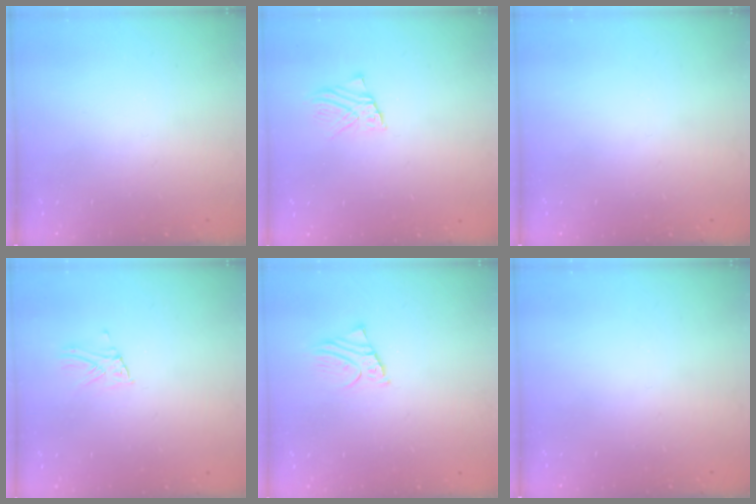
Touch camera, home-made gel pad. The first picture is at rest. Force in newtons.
{"total": 2.6, "press": 2.6, "slide": 0.2}
{"total": 0.0}
{"total": 3.7, "press": 3.7, "slide": 0.3}
{"total": 2.2, "press": 2.2, "slide": 0.1}
{"total": 0.0}